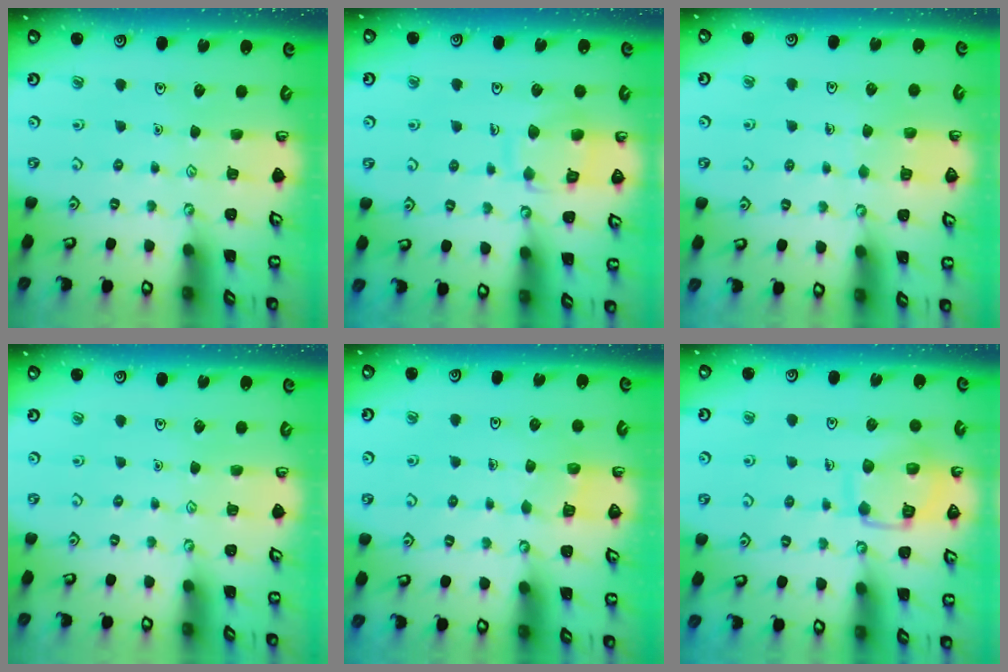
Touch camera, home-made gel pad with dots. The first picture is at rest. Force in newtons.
{"total": 10.9, "press": 10.9, "slide": 0.8}
{"total": 3.6, "press": 3.6, "slide": 0.3}
{"total": 0.0}
{"total": 3.8, "press": 3.7, "slide": 0.3}
{"total": 13.8, "press": 13.8, "slide": 1.4}